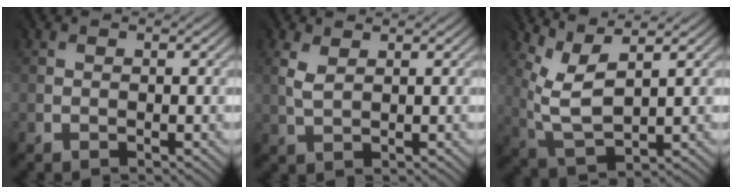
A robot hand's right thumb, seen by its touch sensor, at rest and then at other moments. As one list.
[{"total": 1.2, "force": [1.0, 0.4, 0.6], "torque": [-0.027, 0.003, 0.026]}, {"total": 5.4, "force": [3.2, 1.5, 4.1], "torque": [-0.102, -0.001, 0.074]}]